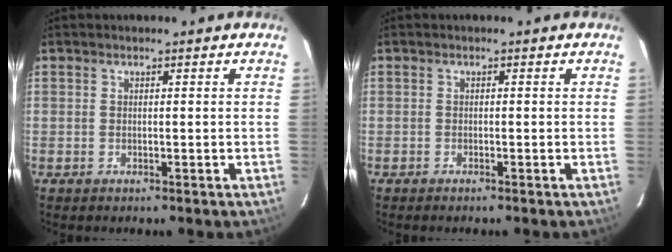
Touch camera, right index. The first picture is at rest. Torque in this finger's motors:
{"motor_torque": [0.03, 0.03, 0.09, 0.01]}